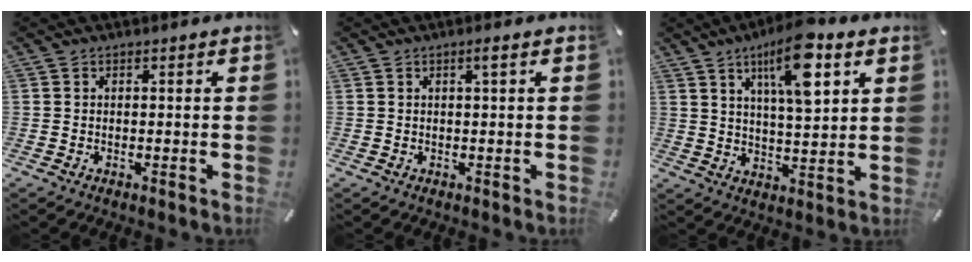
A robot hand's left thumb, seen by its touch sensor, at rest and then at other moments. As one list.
[{"total": 1.5, "force": [0.5, 0.0, 1.5], "torque": [-0.028, 0.001, 0.007]}, {"total": 13.6, "force": [7.2, 4.3, 10.7], "torque": [-0.176, -0.022, 0.119]}]